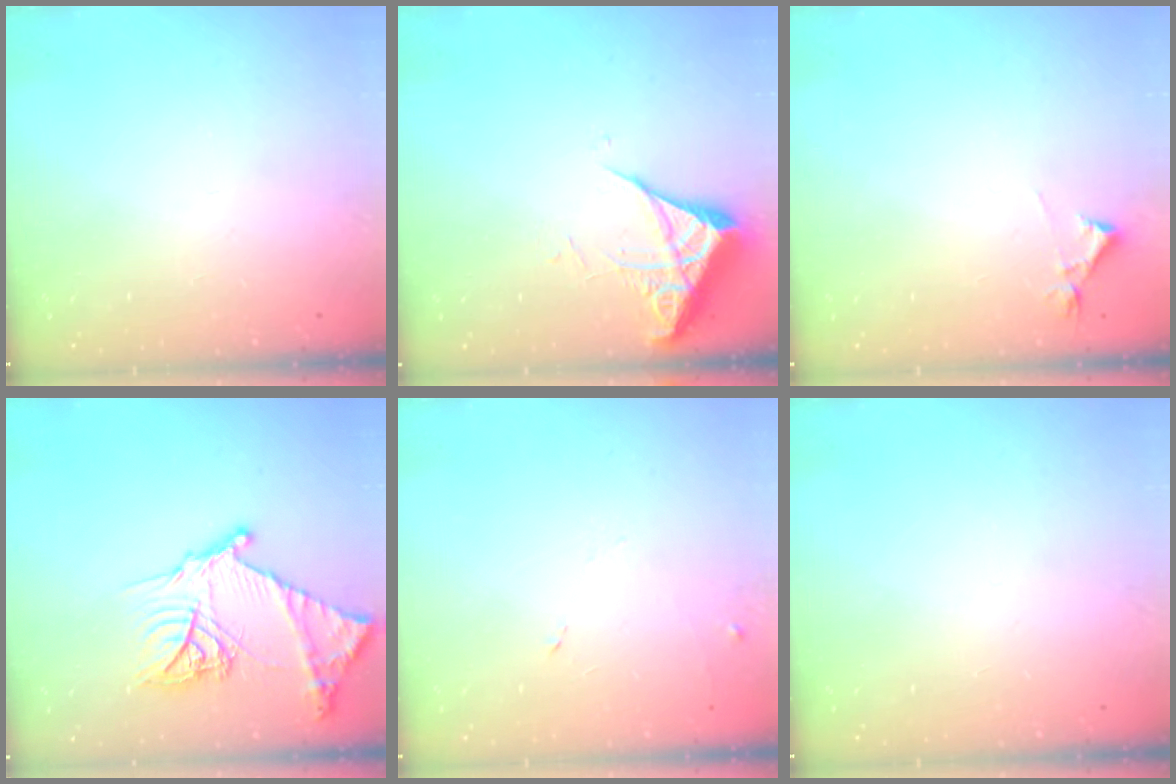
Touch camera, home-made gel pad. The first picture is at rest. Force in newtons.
{"total": 5.4, "press": 5.3, "slide": 0.6}
{"total": 3.4, "press": 3.3, "slide": 0.7}
{"total": 20.3, "press": 20.3, "slide": 1.7}
{"total": 6.1, "press": 6.1, "slide": 0.6}
{"total": 0.0}